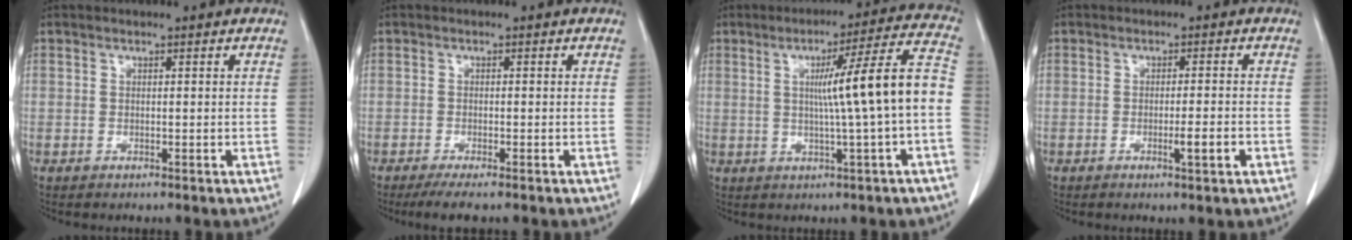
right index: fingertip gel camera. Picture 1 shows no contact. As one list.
[{"total": 3.5, "force": [-2.7, 0.0, 2.2], "torque": [-0.036, -0.009, -0.047]}, {"total": 12.4, "force": [-0.4, -1.4, 12.3], "torque": [-0.172, 0.016, -0.007]}, {"total": 3.0, "force": [-1.2, 0.0, 2.8], "torque": [-0.045, -0.003, -0.017]}]